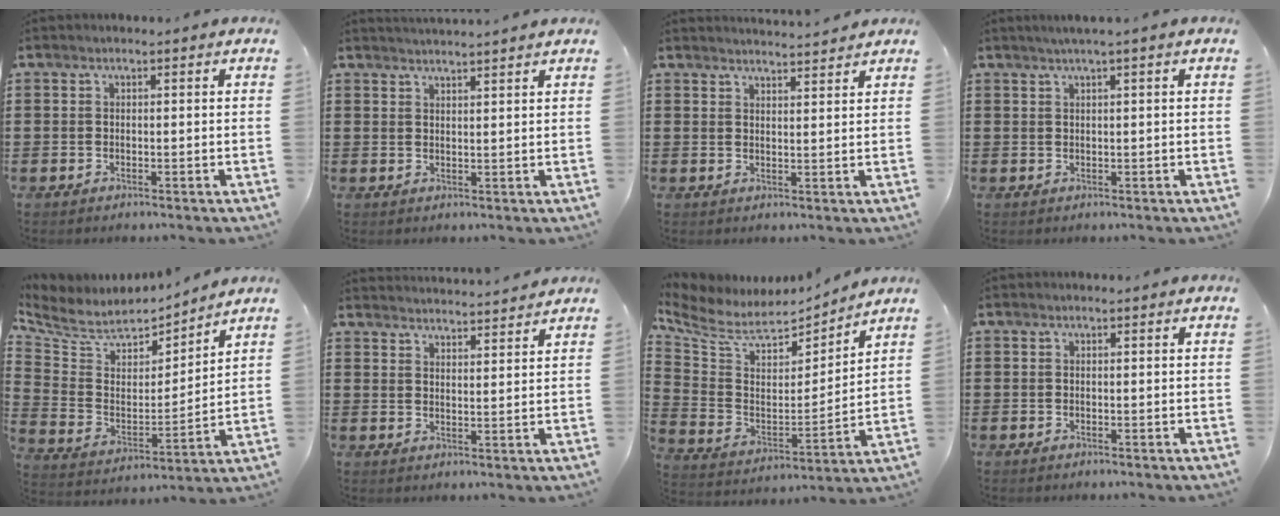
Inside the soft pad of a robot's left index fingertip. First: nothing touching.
{"total": 2.1, "force": [2.1, -0.4, 0.1], "torque": [-0.007, -0.004, 0.040]}
{"total": 2.6, "force": [2.5, -0.2, 0.0], "torque": [-0.007, -0.009, 0.048]}
{"total": 1.3, "force": [0.6, -0.3, 1.1], "torque": [-0.017, -0.001, 0.011]}
{"total": 6.6, "force": [5.9, 2.8, 1.2], "torque": [-0.065, -0.045, 0.101]}
{"total": 3.3, "force": [3.2, -0.5, -0.3], "torque": [-0.005, -0.020, 0.058]}
{"total": 8.1, "force": [6.6, 3.2, 3.3], "torque": [-0.101, -0.047, 0.115]}
{"total": 0.0}